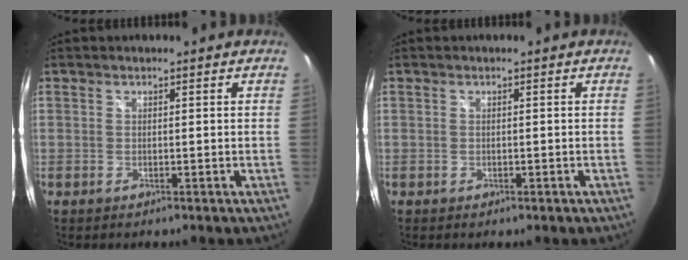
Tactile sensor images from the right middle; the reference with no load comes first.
{"total": 0.7, "force": [-0.5, 0.5, 0.3], "torque": [-0.004, -0.004, -0.008]}